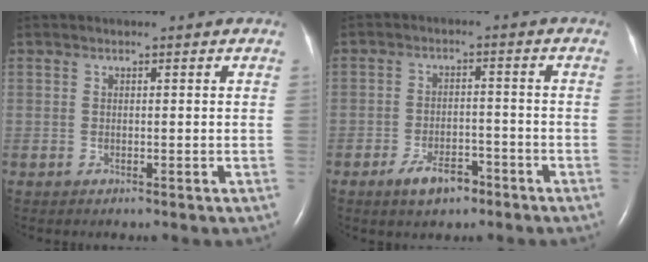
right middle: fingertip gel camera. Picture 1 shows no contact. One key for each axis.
{"total": 5.2, "fx": -3.5, "fy": 2.2, "fz": 3.1, "tx": -0.058, "ty": 0.002, "tz": -0.055}